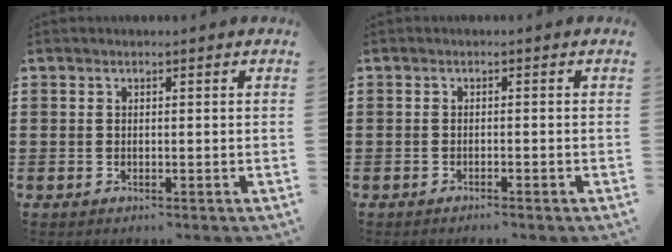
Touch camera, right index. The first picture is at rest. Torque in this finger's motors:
{"motor_torque": [0.10, 0.07, 0.02, 0.02]}